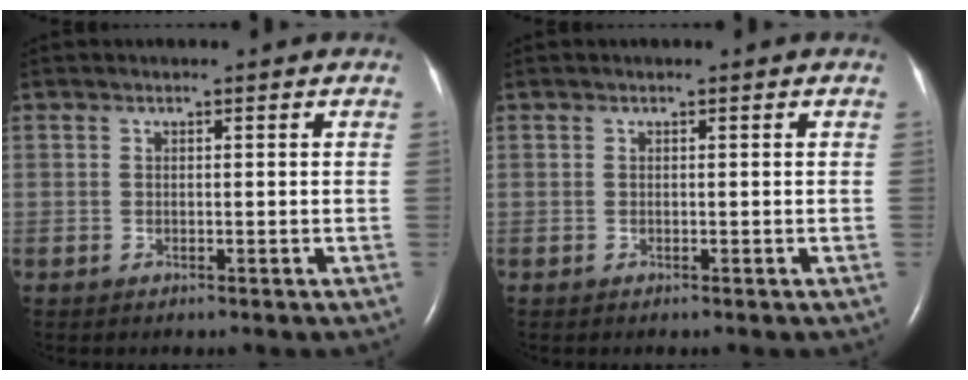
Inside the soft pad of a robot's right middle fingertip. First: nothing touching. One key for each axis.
{"total": 0.0}